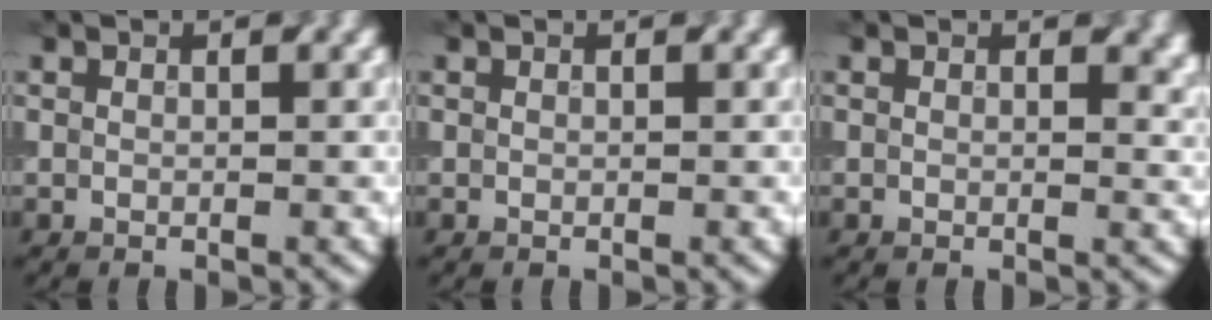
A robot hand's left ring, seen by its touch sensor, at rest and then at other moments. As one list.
[{"total": 0.0}, {"total": 2.1, "force": [0.7, 1.4, 1.5], "torque": [-0.012, -0.003, 0.008]}]